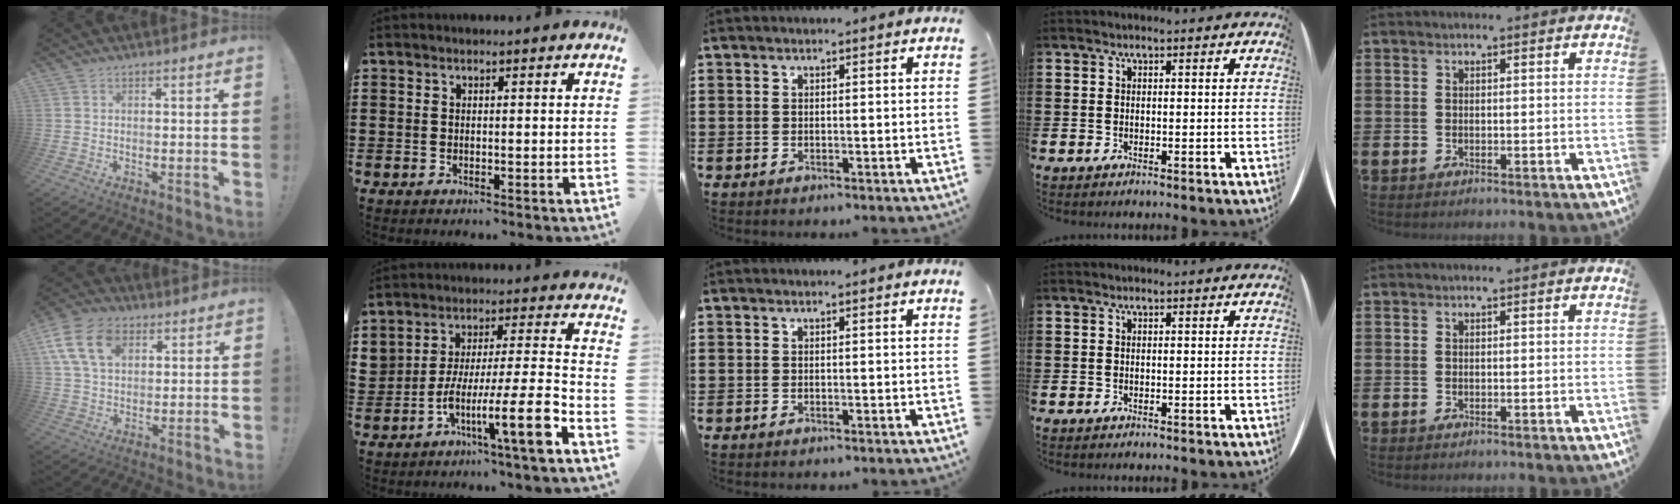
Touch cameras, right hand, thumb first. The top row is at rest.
{"thumb": {"total": 14.9, "force": [6.2, 10.4, 8.8], "torque": [-0.149, -0.011, 0.121]}, "index": {"total": 11.5, "force": [-5.7, 1.0, 10.0], "torque": [-0.177, 0.004, -0.105]}}